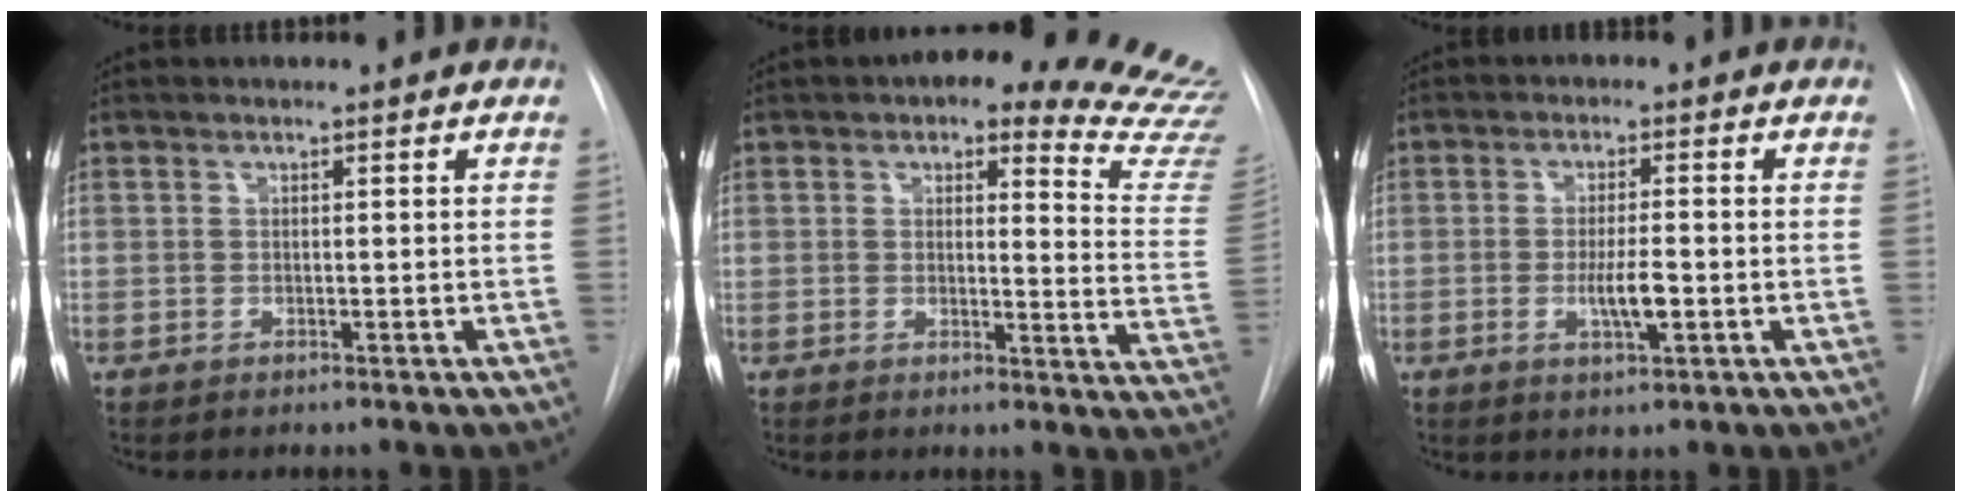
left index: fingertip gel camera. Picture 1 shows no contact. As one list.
[{"total": 18.8, "force": [16.6, 3.6, 8.0], "torque": [-0.071, -0.081, 0.163]}, {"total": 4.3, "force": [-1.1, 0.7, 4.1], "torque": [-0.075, -0.006, -0.017]}]